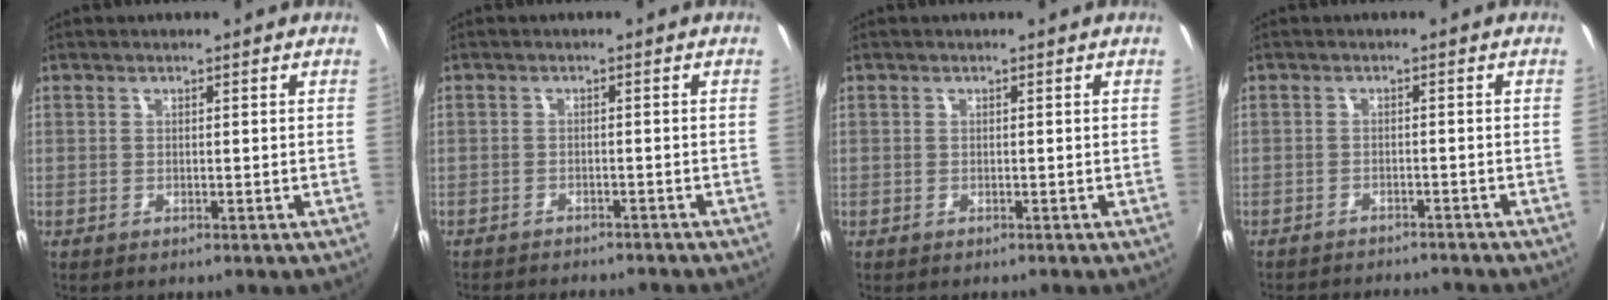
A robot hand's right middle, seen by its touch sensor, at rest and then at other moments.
{"total": 5.6, "force": [-5.0, 1.8, 1.5], "torque": [-0.045, -0.001, -0.073]}
{"total": 0.9, "force": [-0.4, 0.8, -0.1], "torque": [-0.002, 0.002, -0.004]}
{"total": 6.8, "force": [-6.3, 1.9, 1.7], "torque": [-0.051, 0.004, -0.090]}